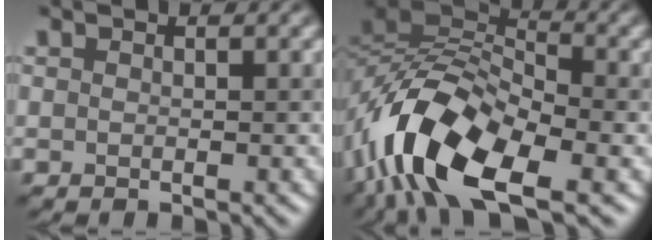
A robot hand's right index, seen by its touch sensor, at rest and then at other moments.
{"total": 13.0, "force": [-6.0, 5.9, 10.0], "torque": [-0.189, 0.007, -0.123]}